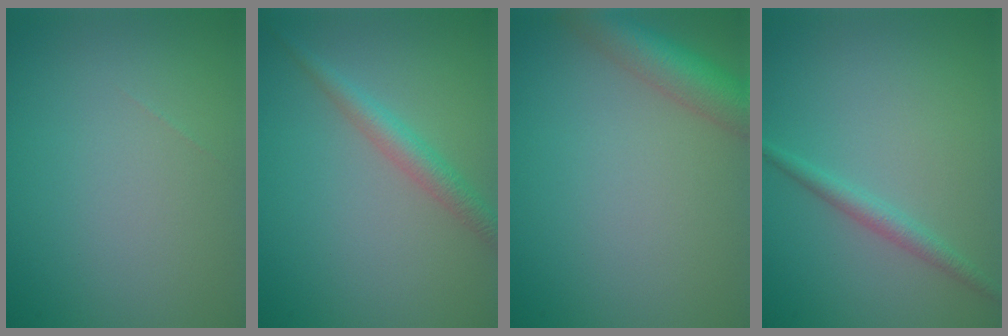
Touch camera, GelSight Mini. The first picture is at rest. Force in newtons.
{"total": 2.5, "press": 2.5, "slide": 0.1}
{"total": 4.7, "press": 4.7, "slide": 0.2}
{"total": 1.7, "press": 1.7, "slide": 0.1}